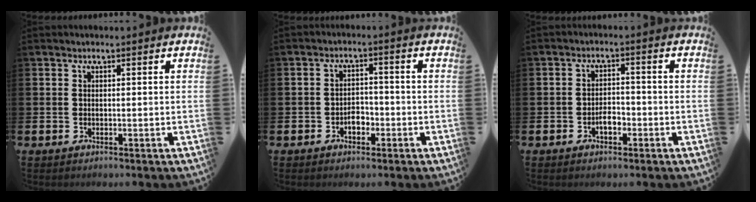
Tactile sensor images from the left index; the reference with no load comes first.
{"total": 2.5, "force": [-1.3, 0.6, 2.0], "torque": [-0.042, 0.006, -0.023]}
{"total": 2.4, "force": [-1.1, 1.3, 1.7], "torque": [-0.031, 0.004, -0.023]}